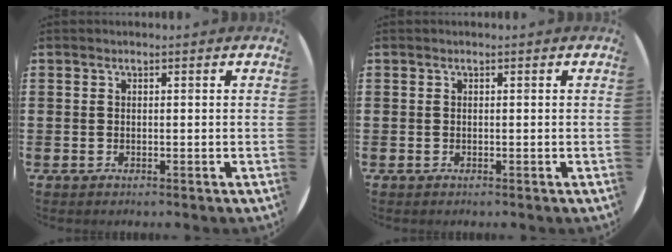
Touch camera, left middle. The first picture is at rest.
{"total": 0.0}